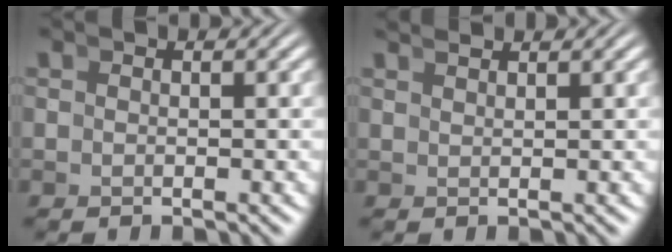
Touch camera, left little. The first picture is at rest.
{"total": 1.6, "force": [1.3, -0.9, -0.1], "torque": [0.015, 0.007, 0.028]}